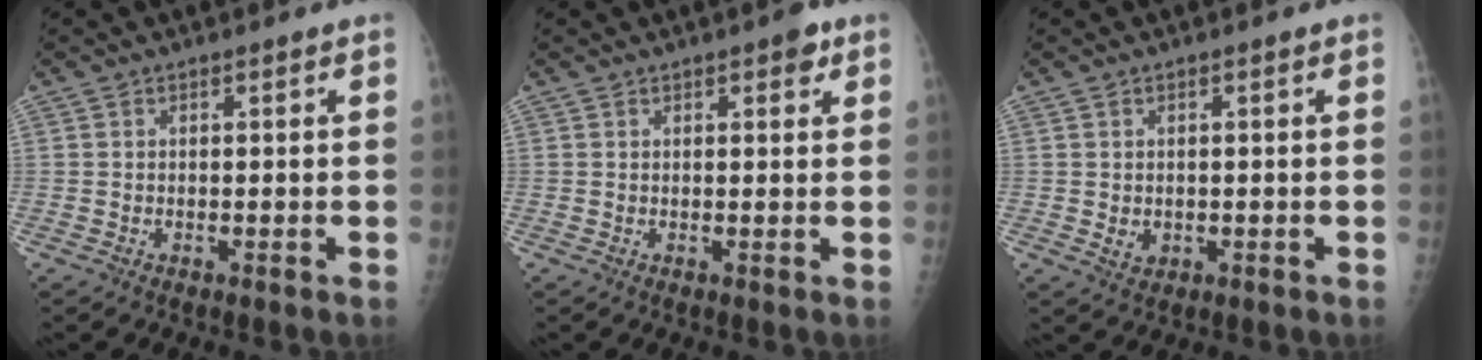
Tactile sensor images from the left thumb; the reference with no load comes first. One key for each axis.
{"total": 2.7, "fx": 1.5, "fy": 1.1, "fz": 1.9, "tx": -0.015, "ty": -0.002, "tz": 0.015}
{"total": 2.5, "fx": -0.3, "fy": 2.0, "fz": 1.4, "tx": -0.013, "ty": 0.000, "tz": 0.004}